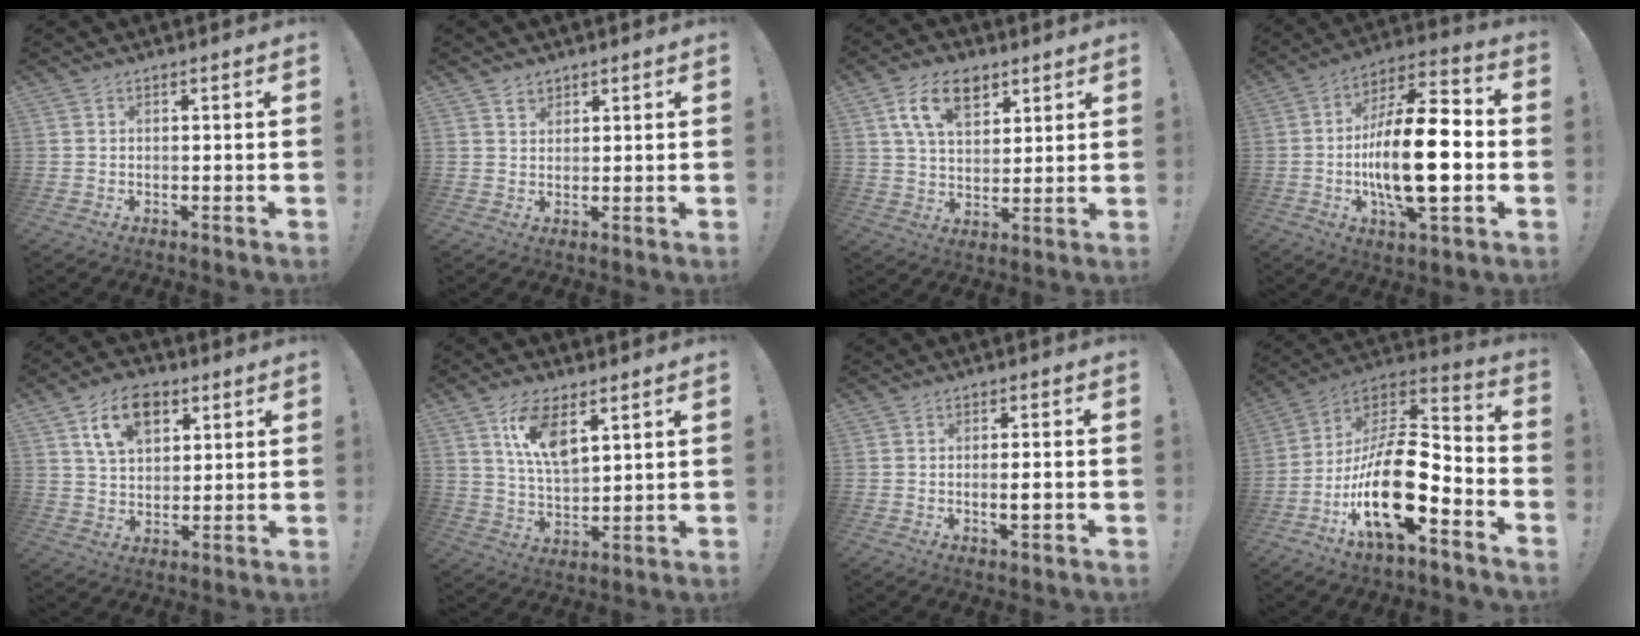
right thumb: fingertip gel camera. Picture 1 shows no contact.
{"total": 2.8, "force": [2.2, 1.7, 0.3], "torque": [0.008, -0.015, 0.036]}
{"total": 12.6, "force": [6.6, 7.5, 7.7], "torque": [-0.129, -0.009, 0.124]}
{"total": 21.2, "force": [-2.8, 7.2, 19.7], "torque": [-0.355, 0.006, -0.048]}
{"total": 12.2, "force": [6.0, 8.0, 7.1], "torque": [-0.111, -0.007, 0.111]}
{"total": 12.0, "force": [6.3, 5.7, 8.5], "torque": [-0.149, -0.017, 0.115]}
{"total": 2.8, "force": [-0.8, 0.3, 2.6], "torque": [-0.043, 0.001, -0.015]}
{"total": 22.1, "force": [-6.6, 9.0, 19.1], "torque": [-0.358, 0.027, -0.106]}